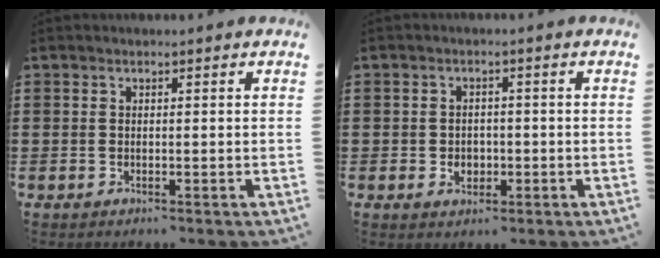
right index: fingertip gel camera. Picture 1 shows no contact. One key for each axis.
{"total": 2.1, "fx": -0.6, "fy": 1.8, "fz": 1.0, "tx": -0.023, "ty": 0.004, "tz": -0.014}